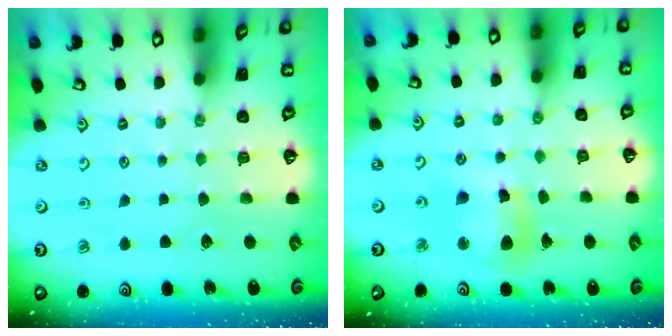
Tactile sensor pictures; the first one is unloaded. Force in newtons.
{"total": 11.9, "press": 11.8, "slide": 1.5}